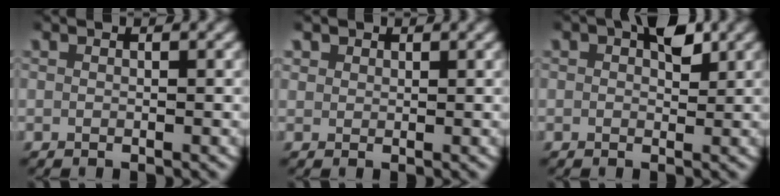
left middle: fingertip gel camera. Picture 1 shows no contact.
{"total": 1.7, "force": [1.0, 1.3, 0.4], "torque": [-0.015, -0.002, 0.023]}
{"total": 2.5, "force": [0.9, 1.4, 1.8], "torque": [-0.024, -0.001, 0.014]}